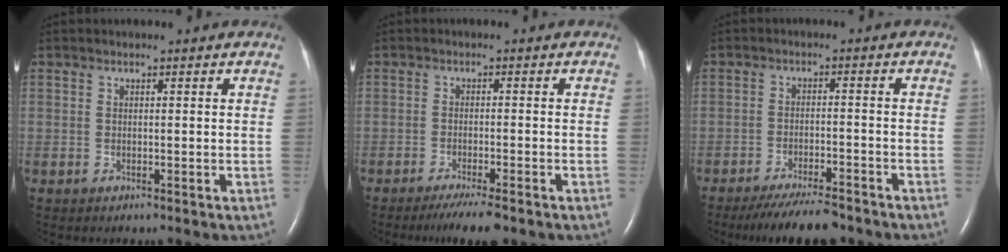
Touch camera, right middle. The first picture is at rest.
{"total": 5.1, "force": [-3.9, 0.1, 3.3], "torque": [-0.050, -0.011, -0.060]}
{"total": 9.2, "force": [-8.2, 1.3, 4.0], "torque": [-0.062, -0.016, -0.128]}